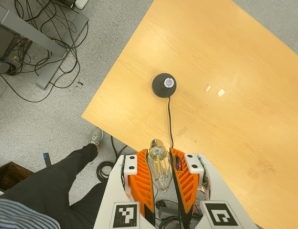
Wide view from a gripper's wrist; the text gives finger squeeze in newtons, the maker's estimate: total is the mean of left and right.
{"total": 21.9, "left": 24.7, "right": 19.0}